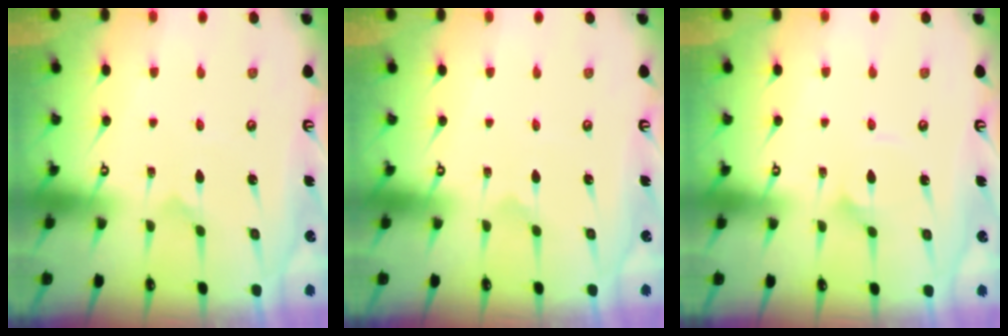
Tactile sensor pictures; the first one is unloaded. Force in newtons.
{"total": 0.0}
{"total": 2.3, "press": 2.3, "slide": 0.1}